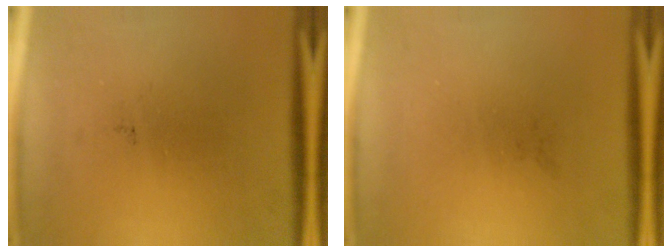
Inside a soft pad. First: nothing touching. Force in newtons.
{"total": 0.0}